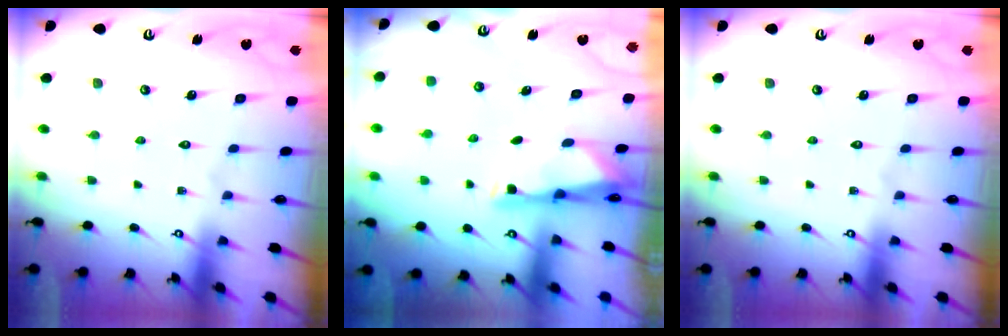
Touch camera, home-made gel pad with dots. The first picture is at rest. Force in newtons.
{"total": 2.7, "press": 2.7, "slide": 0.4}
{"total": 0.0}